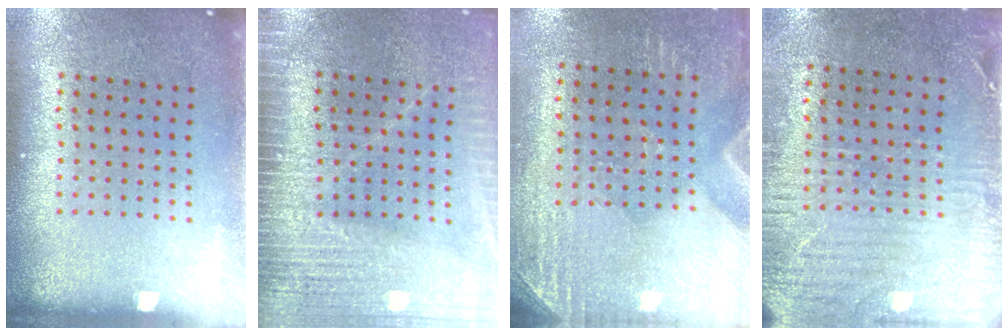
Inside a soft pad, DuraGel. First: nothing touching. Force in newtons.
{"total": 3.6, "press": 3.2, "slide": 1.7}
{"total": 2.8, "press": 2.5, "slide": 1.2}
{"total": 3.0, "press": 2.4, "slide": 1.7}